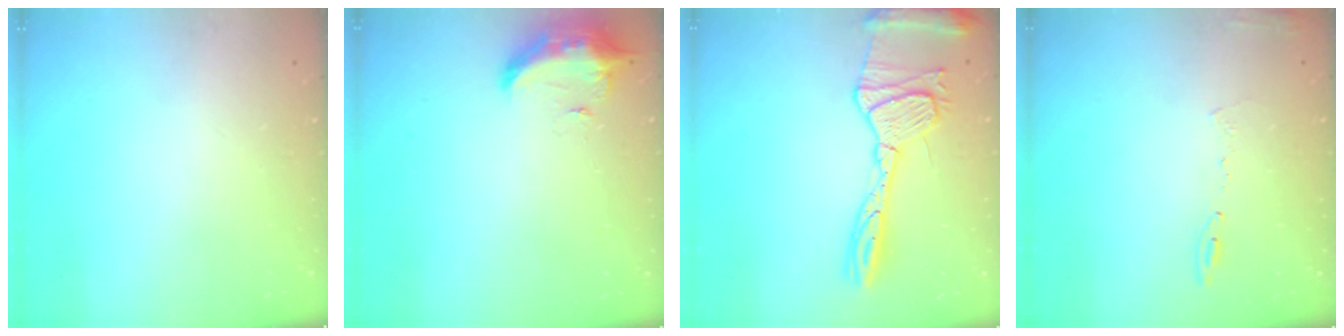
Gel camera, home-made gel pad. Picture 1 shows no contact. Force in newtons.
{"total": 10.4, "press": 9.8, "slide": 3.5}
{"total": 17.8, "press": 17.7, "slide": 1.5}
{"total": 8.3, "press": 8.3, "slide": 0.9}